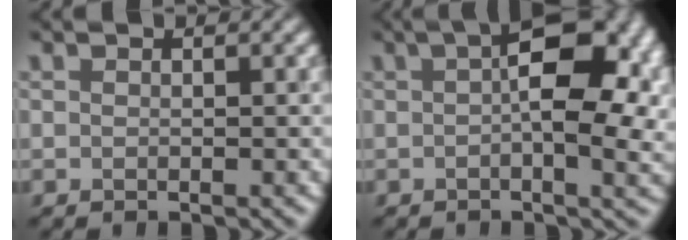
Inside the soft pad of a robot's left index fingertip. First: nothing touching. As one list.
[{"total": 9.2, "force": [1.5, 3.7, 8.3], "torque": [-0.113, 0.007, 0.018]}]